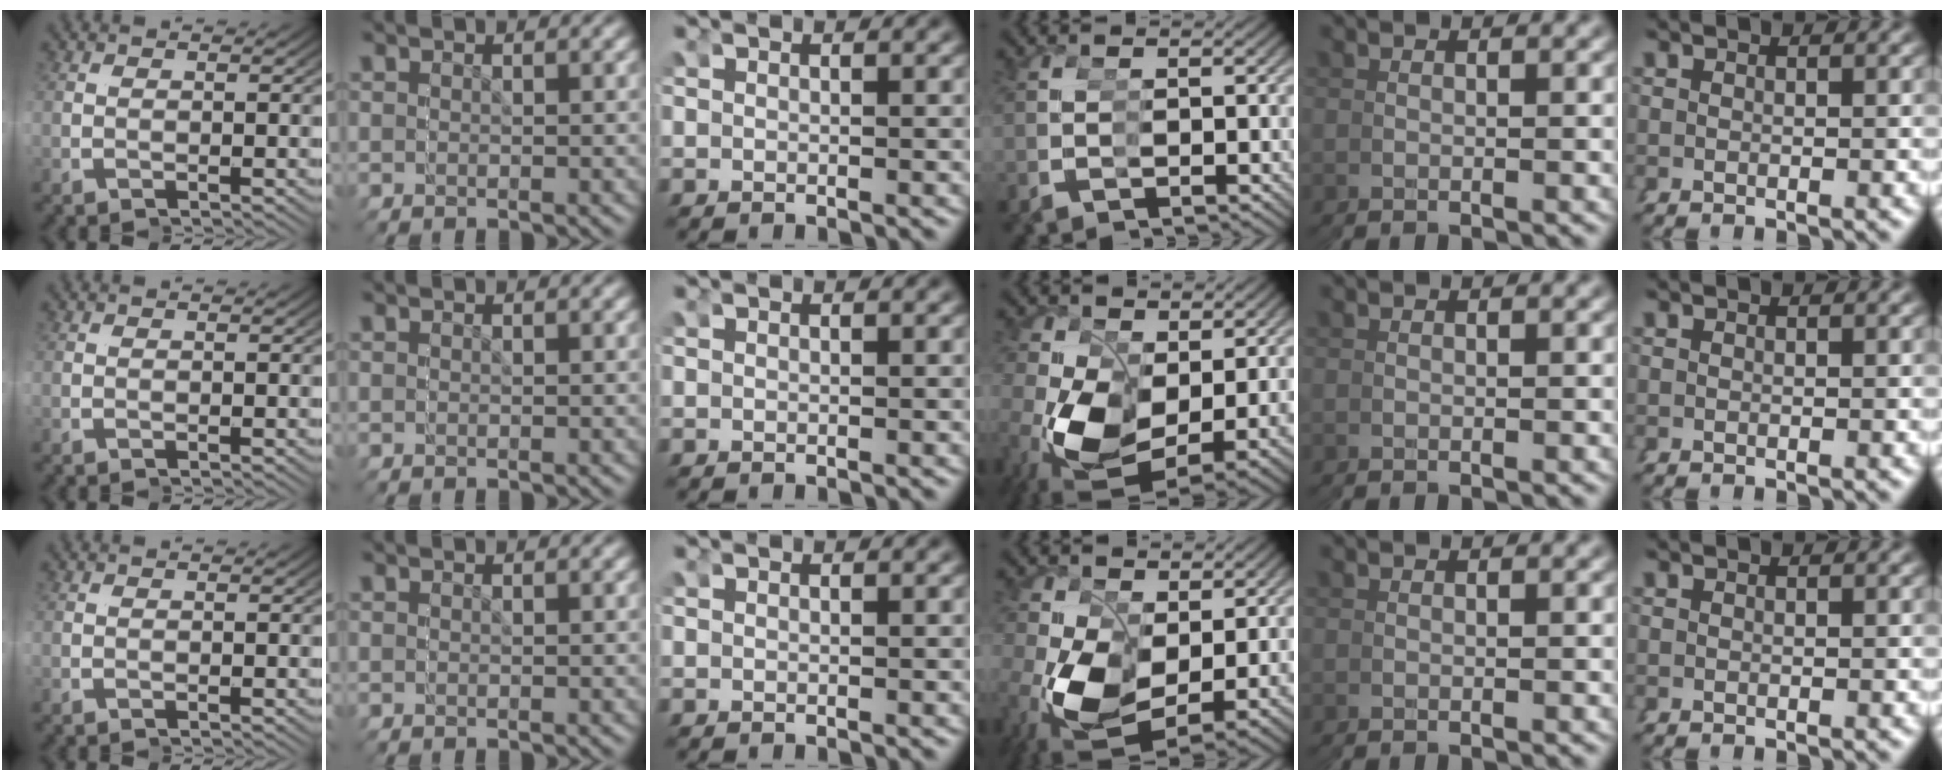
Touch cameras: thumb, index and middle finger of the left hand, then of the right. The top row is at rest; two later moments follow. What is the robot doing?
{"motion": "grasp_and_lifting", "object": "stress ball aka squeeze ball"}